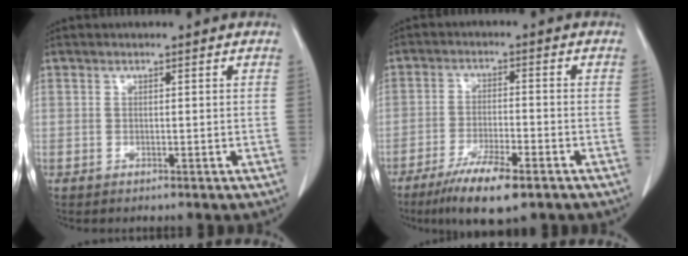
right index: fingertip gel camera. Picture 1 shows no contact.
{"total": 9.6, "force": [-6.3, 1.4, 7.1], "torque": [-0.124, -0.021, -0.103]}